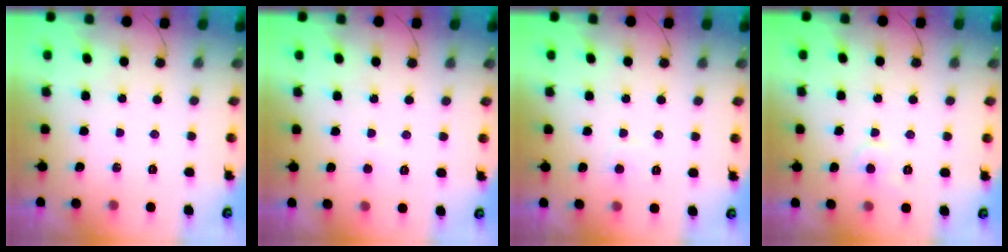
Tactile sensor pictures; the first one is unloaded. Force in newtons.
{"total": 2.2, "press": 2.2, "slide": 0.3}
{"total": 2.8, "press": 2.8, "slide": 0.1}
{"total": 3.5, "press": 3.5, "slide": 0.3}